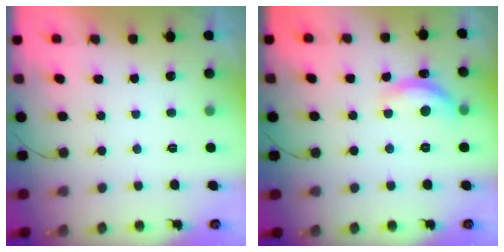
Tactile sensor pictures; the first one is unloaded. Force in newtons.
{"total": 13.0, "press": 12.9, "slide": 0.7}